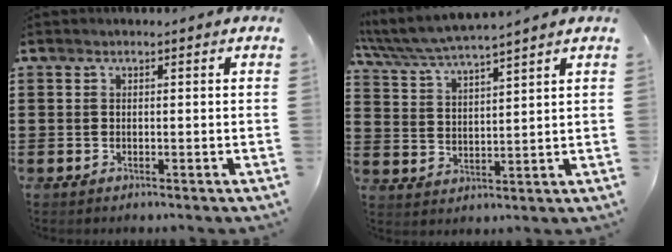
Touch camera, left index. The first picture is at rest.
{"total": 4.5, "force": [4.2, -0.4, 1.5], "torque": [-0.047, -0.026, 0.070]}